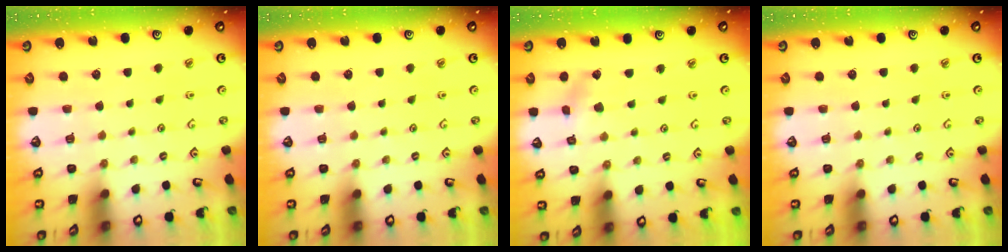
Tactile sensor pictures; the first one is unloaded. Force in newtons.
{"total": 0.0}
{"total": 1.9, "press": 1.9, "slide": 0.3}
{"total": 0.0}